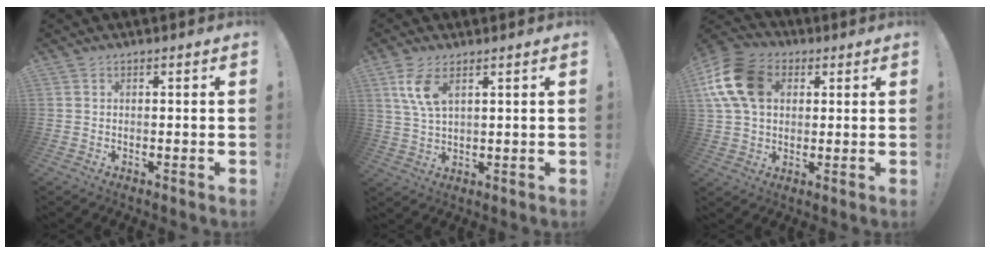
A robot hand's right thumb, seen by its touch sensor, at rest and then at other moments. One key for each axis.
{"total": 7.4, "fx": 3.6, "fy": 2.8, "fz": 5.8, "tx": -0.107, "ty": -0.017, "tz": 0.062}
{"total": 16.2, "fx": 4.6, "fy": 11.9, "fz": 10.0, "tx": -0.187, "ty": 0.000, "tz": 0.095}